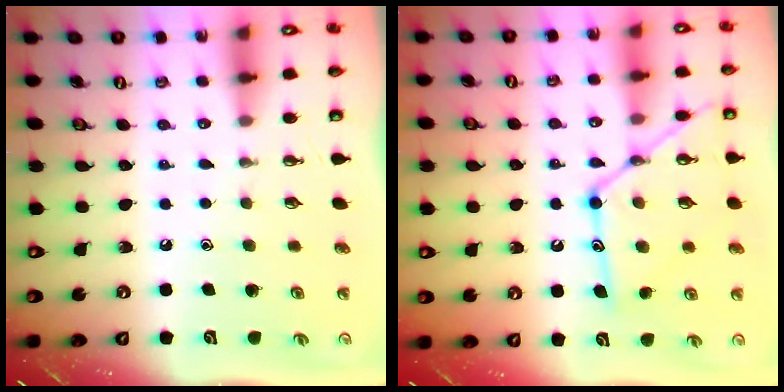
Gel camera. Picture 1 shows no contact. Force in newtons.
{"total": 17.5, "press": 17.4, "slide": 1.5}